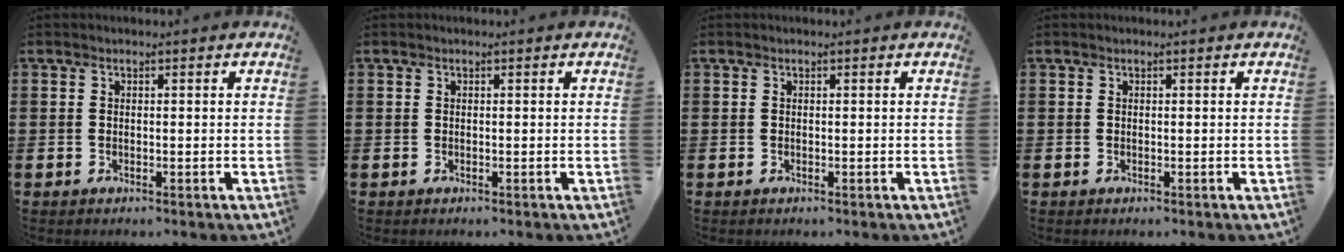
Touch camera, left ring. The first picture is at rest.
{"total": 0.0}
{"total": 0.0}
{"total": 0.0}